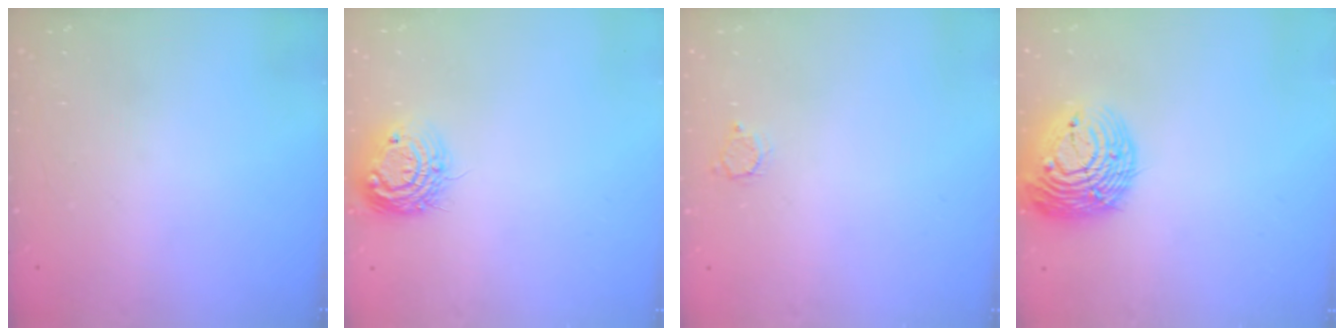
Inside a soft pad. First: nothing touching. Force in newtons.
{"total": 11.0, "press": 10.9, "slide": 0.8}
{"total": 2.8, "press": 2.8, "slide": 0.3}
{"total": 16.6, "press": 16.5, "slide": 2.2}